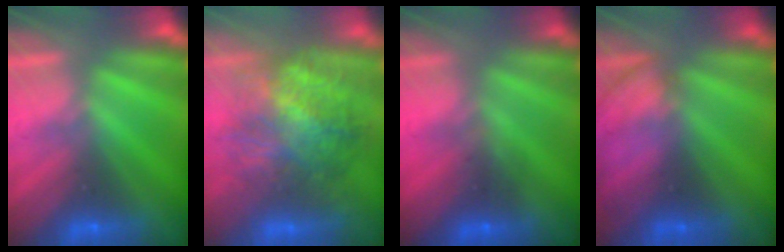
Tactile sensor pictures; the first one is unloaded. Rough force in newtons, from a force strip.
{"total": 10.8}
{"total": 1.3}
{"total": 2.3}